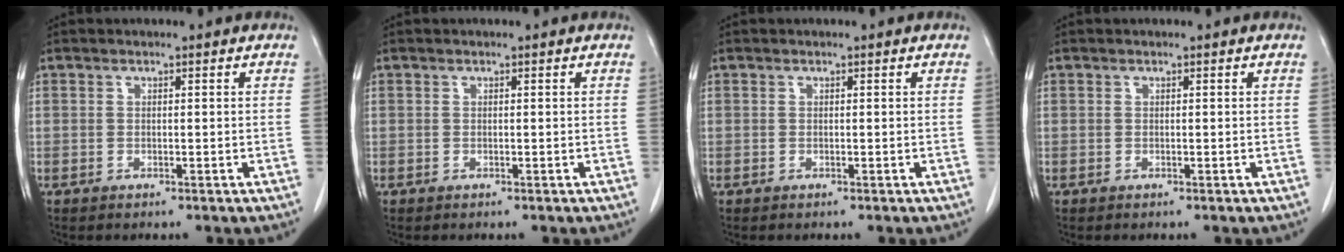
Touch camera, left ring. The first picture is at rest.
{"total": 0.0}
{"total": 0.0}
{"total": 0.0}